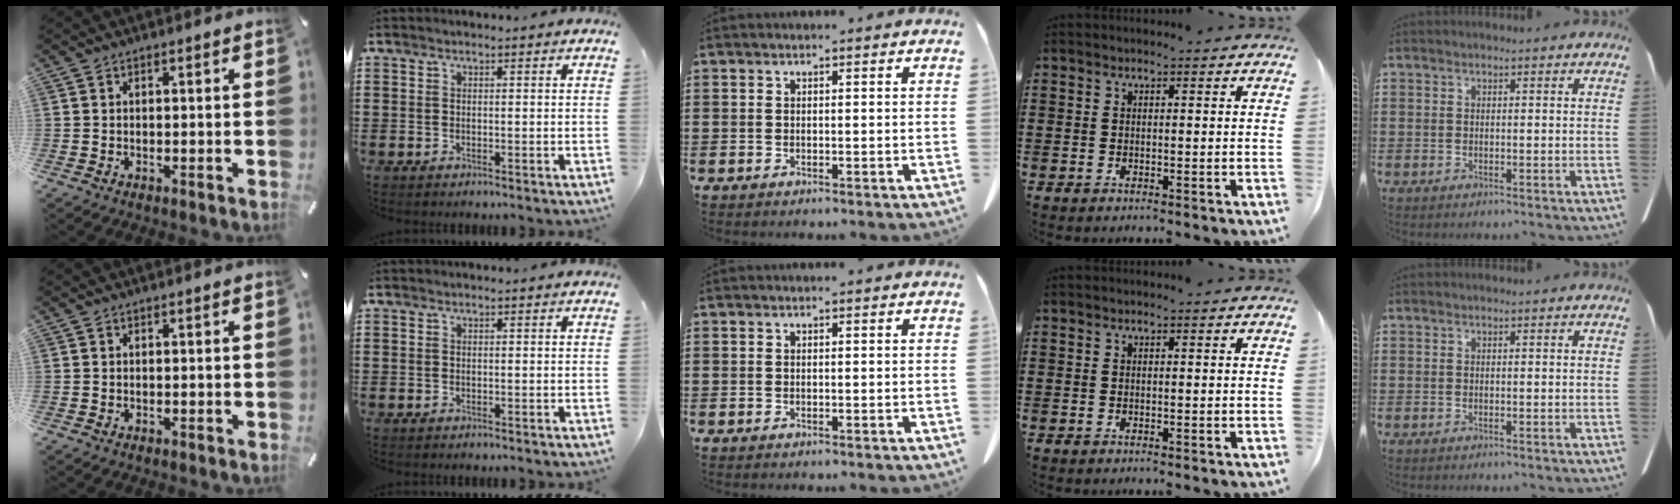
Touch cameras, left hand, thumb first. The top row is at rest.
{}